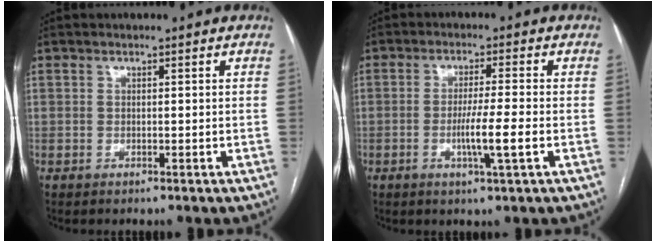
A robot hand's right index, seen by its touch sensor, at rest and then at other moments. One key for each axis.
{"total": 5.7, "fx": -1.6, "fy": -0.5, "fz": 5.5, "tx": -0.097, "ty": -0.010, "tz": -0.029}